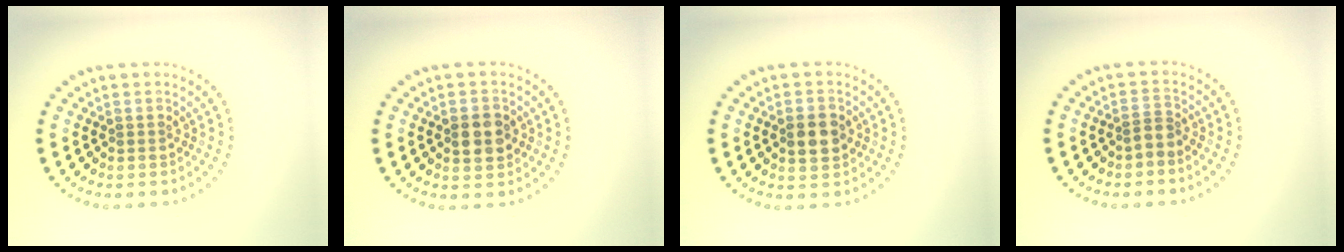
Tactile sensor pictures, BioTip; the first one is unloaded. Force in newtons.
{"total": 2.6, "press": 2.6, "slide": 0.2}
{"total": 3.0, "press": 3.0, "slide": 0.1}
{"total": 1.1, "press": 0.7, "slide": 0.9}